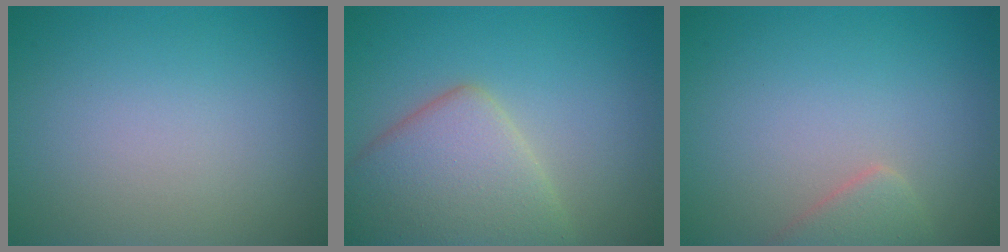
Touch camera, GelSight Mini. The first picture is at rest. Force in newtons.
{"total": 6.7, "press": 6.7, "slide": 0.2}
{"total": 2.1, "press": 2.1, "slide": 0.1}